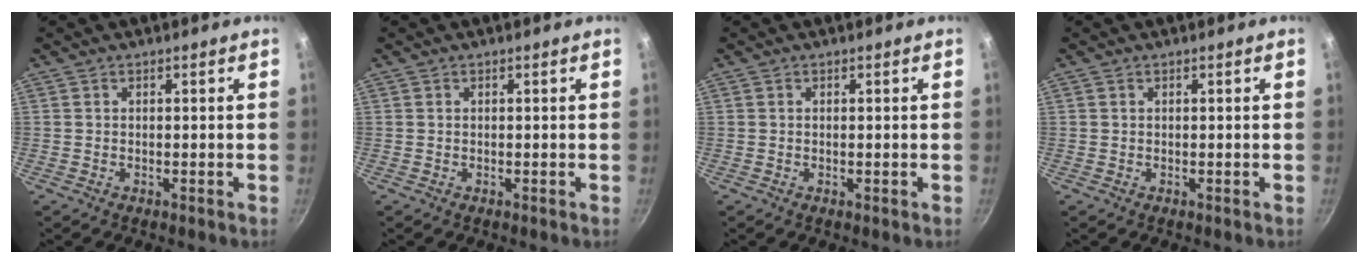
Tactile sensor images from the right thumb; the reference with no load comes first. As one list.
[{"total": 0.0}, {"total": 0.0}, {"total": 0.0}]